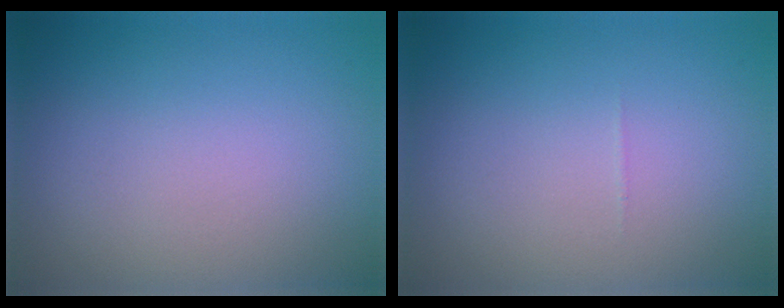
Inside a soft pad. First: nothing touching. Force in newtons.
{"total": 0.0}